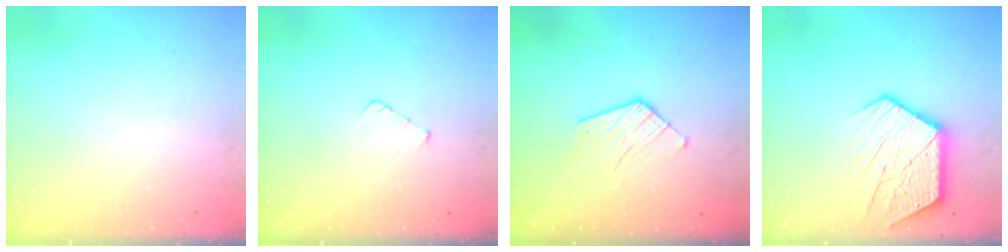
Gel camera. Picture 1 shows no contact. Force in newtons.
{"total": 2.4, "press": 2.4, "slide": 0.3}
{"total": 7.7, "press": 7.7, "slide": 0.2}
{"total": 13.3, "press": 13.3, "slide": 0.8}